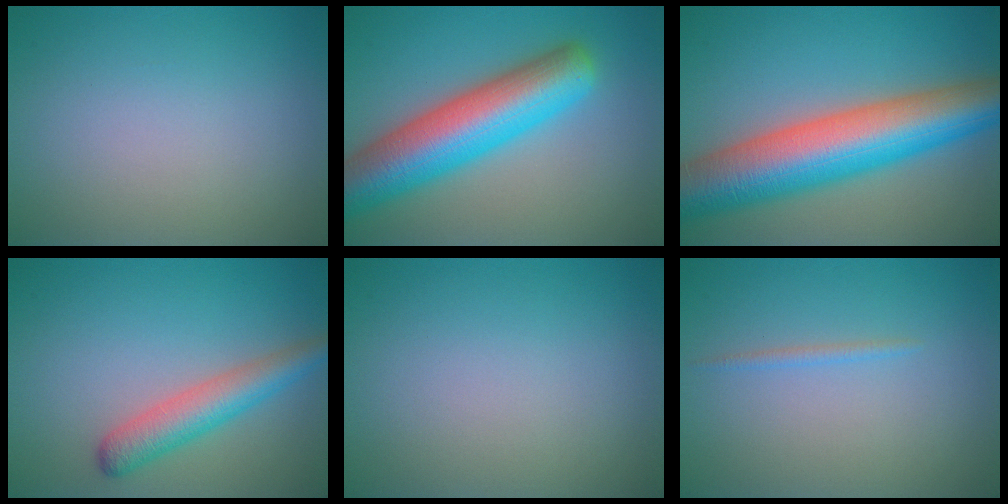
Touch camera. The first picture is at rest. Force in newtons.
{"total": 10.2, "press": 10.2, "slide": 0.3}
{"total": 12.3, "press": 12.3, "slide": 0.1}
{"total": 4.0, "press": 4.0, "slide": 0.1}
{"total": 0.0}
{"total": 0.7, "press": 0.7, "slide": 0.1}